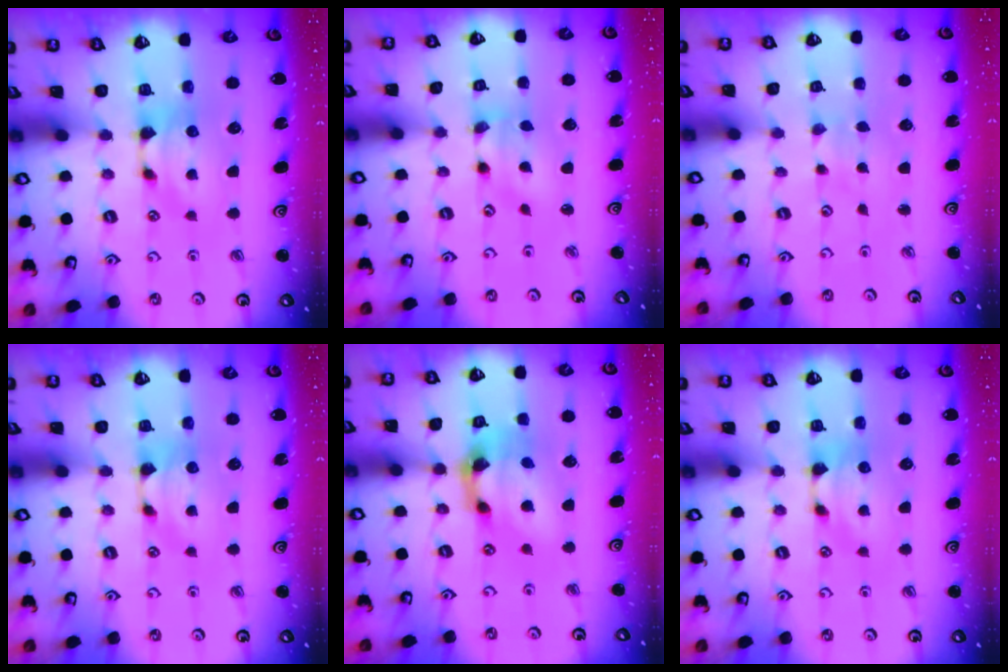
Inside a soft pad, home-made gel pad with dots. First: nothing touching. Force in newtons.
{"total": 2.1, "press": 1.4, "slide": 1.5}
{"total": 3.7, "press": 3.7, "slide": 0.2}
{"total": 0.0}
{"total": 7.5, "press": 6.9, "slide": 3.0}
{"total": 0.0}